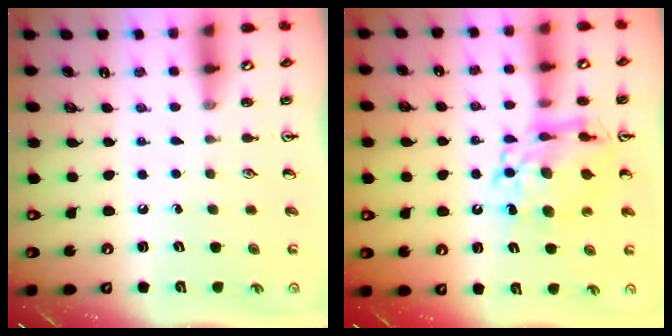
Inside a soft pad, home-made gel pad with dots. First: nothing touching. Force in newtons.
{"total": 12.8, "press": 12.7, "slide": 1.3}